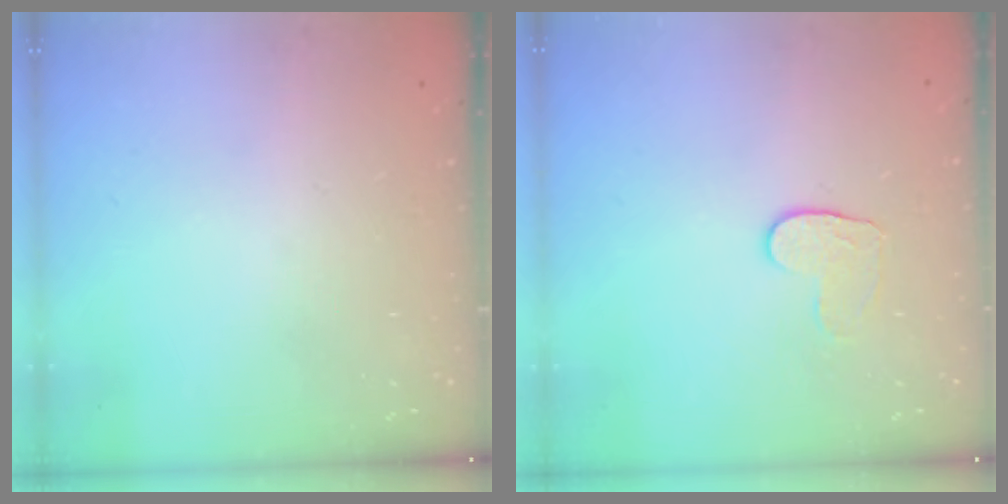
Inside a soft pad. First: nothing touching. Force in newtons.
{"total": 5.6, "press": 5.5, "slide": 0.5}